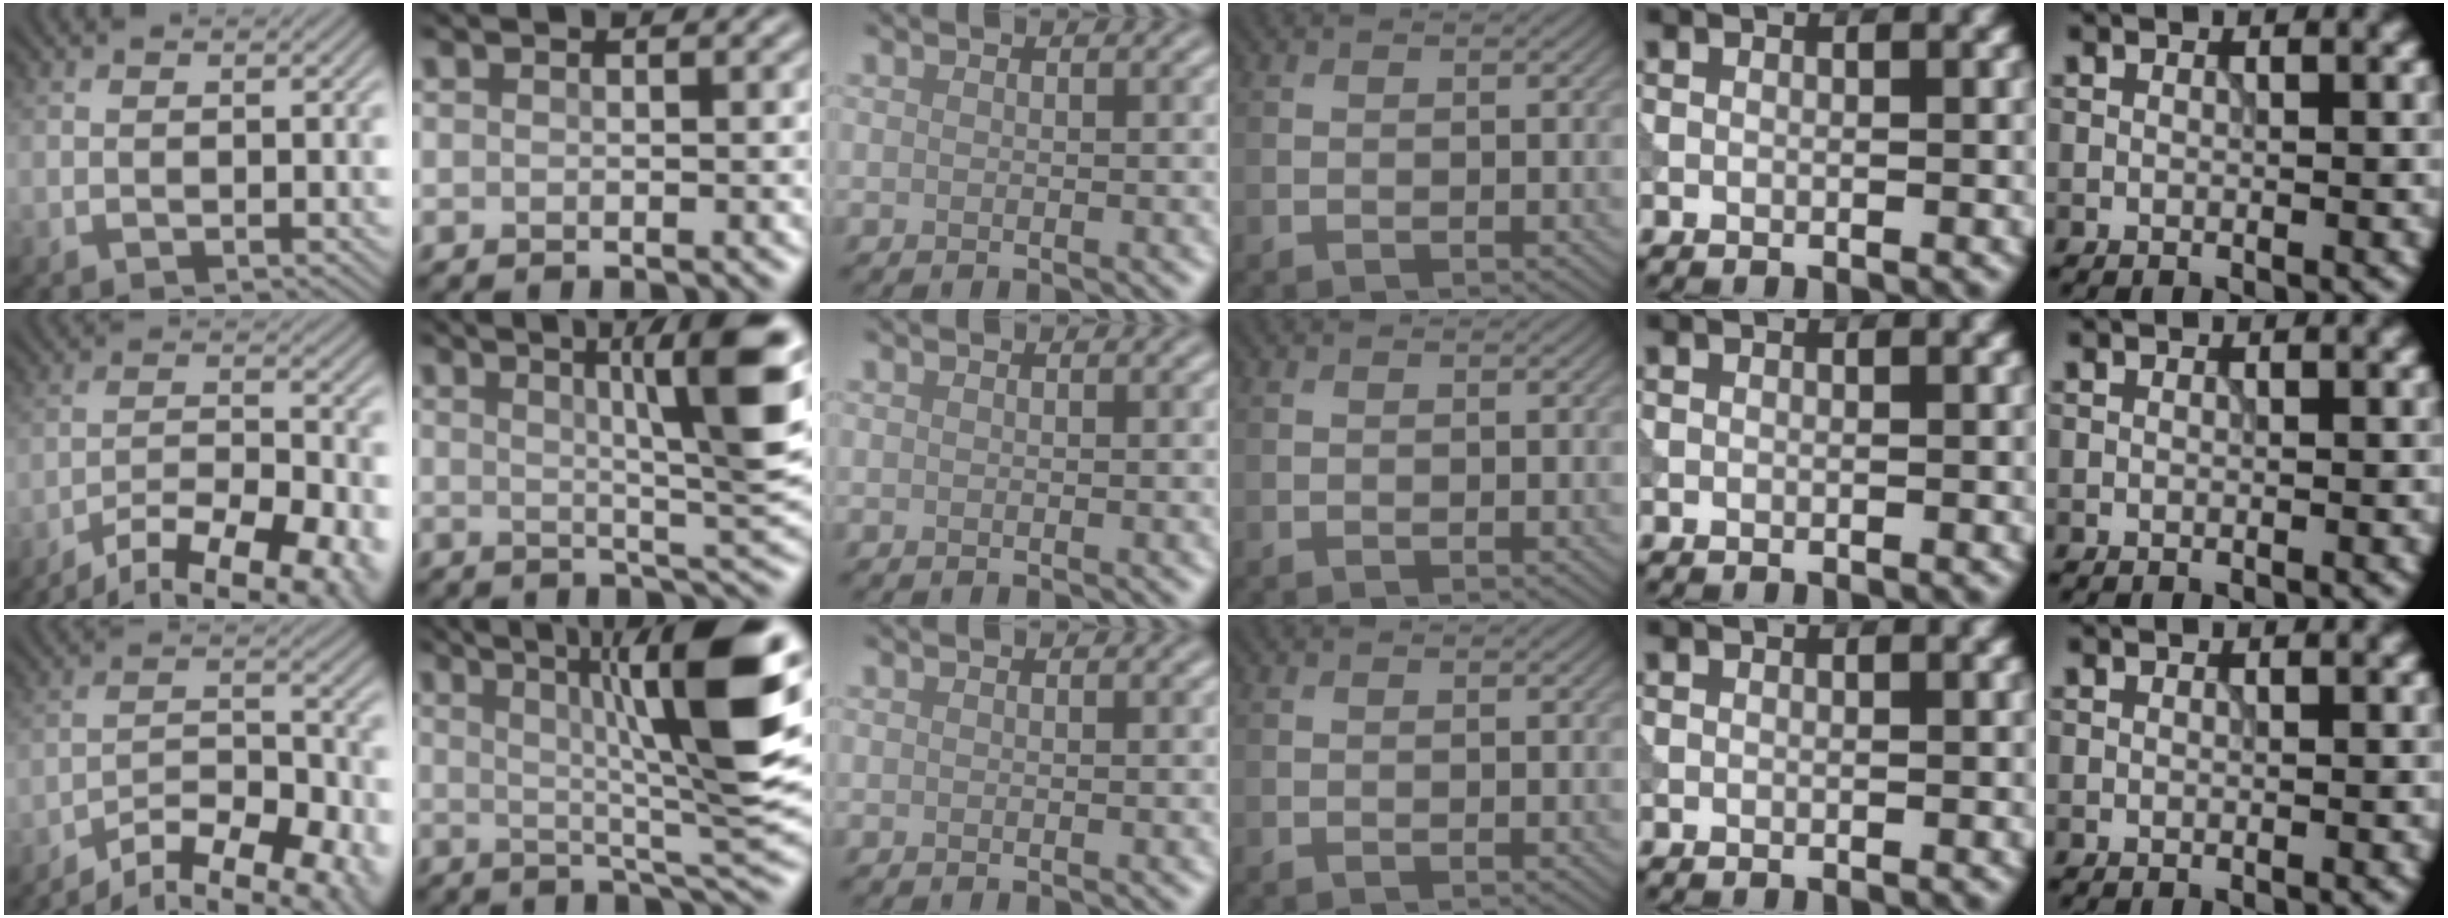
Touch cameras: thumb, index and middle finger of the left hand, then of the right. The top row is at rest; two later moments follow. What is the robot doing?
{"motion": "extract", "object": "tissue"}